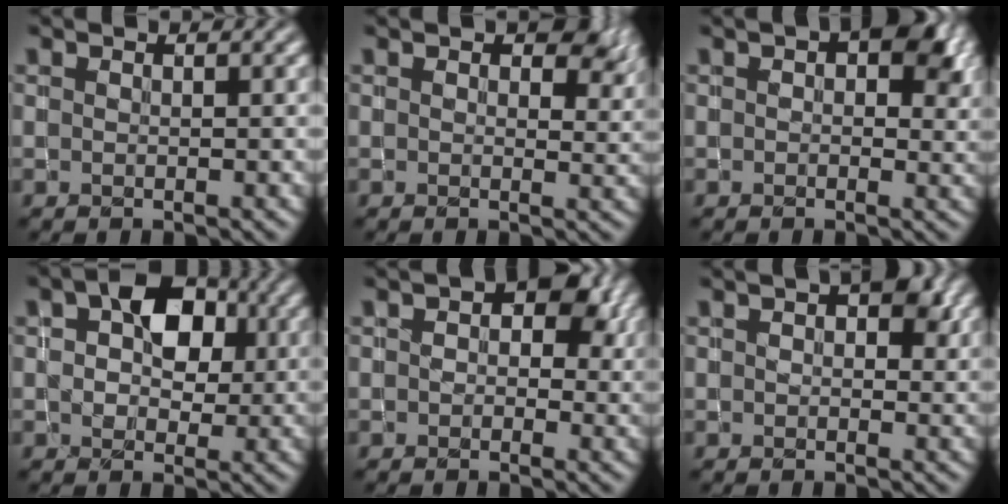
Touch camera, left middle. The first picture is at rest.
{"total": 3.6, "force": [1.8, 2.1, 2.3], "torque": [-0.031, -0.003, 0.027]}
{"total": 5.6, "force": [1.6, 3.3, 4.2], "torque": [-0.045, 0.005, 0.019]}
{"total": 5.9, "force": [1.3, 4.1, 4.1], "torque": [-0.065, 0.010, 0.009]}
{"total": 4.6, "force": [1.1, 3.2, 3.2], "torque": [-0.028, 0.002, 0.008]}
{"total": 3.5, "force": [1.0, 2.1, 2.5], "torque": [-0.028, 0.006, 0.014]}